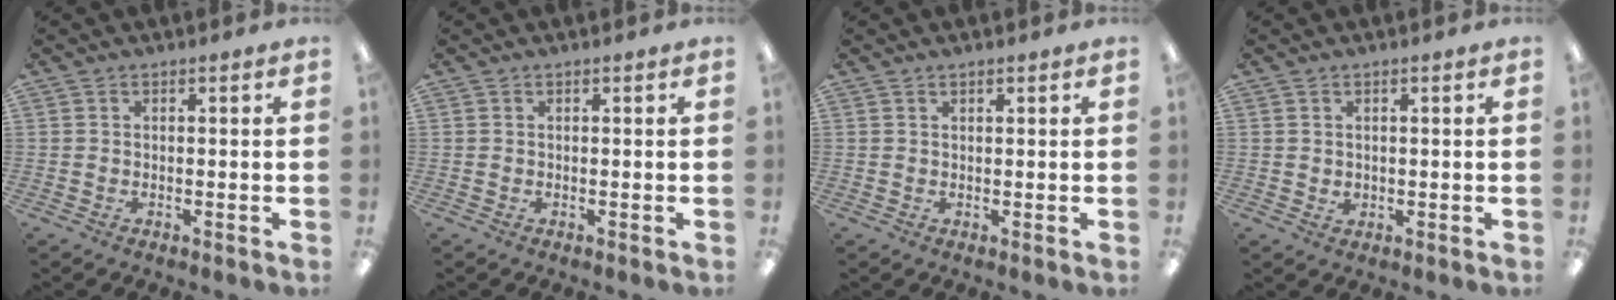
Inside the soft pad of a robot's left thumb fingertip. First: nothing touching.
{"total": 0.0}
{"total": 0.6, "force": [0.6, 0.2, 0.3], "torque": [-0.006, 0.001, 0.010]}
{"total": 1.3, "force": [0.6, 1.1, 0.4], "torque": [-0.001, 0.000, 0.009]}